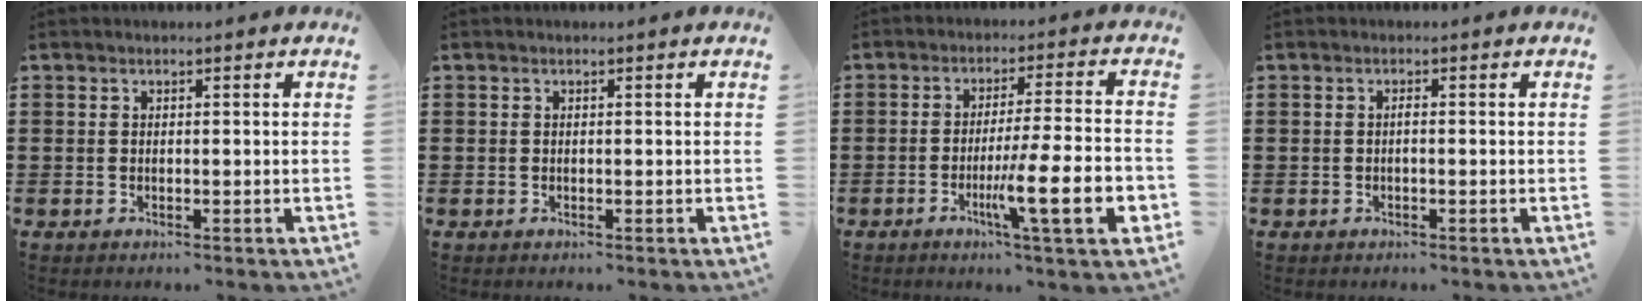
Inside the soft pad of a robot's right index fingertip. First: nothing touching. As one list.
[{"total": 0.0}, {"total": 12.3, "force": [-3.8, 1.3, 11.7], "torque": [-0.203, -0.015, -0.069]}, {"total": 0.7, "force": [-0.2, 0.1, 0.7], "torque": [-0.013, -0.003, -0.004]}]